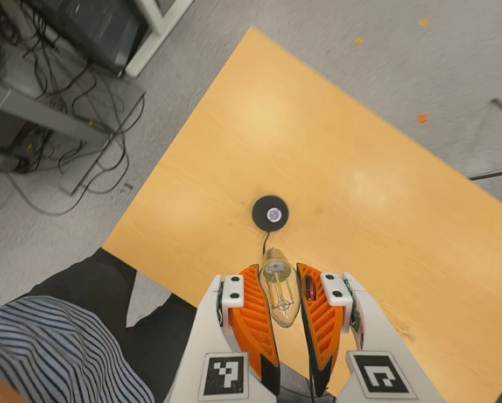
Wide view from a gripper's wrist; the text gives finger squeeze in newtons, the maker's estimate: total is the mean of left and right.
{"total": 22.5, "left": 27.2, "right": 17.8}